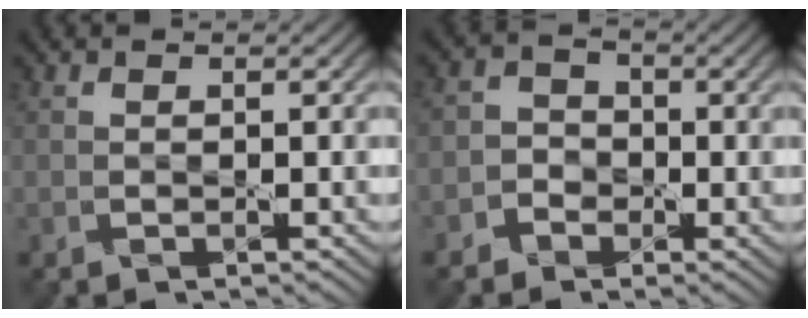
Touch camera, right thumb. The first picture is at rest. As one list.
[{"total": 2.5, "force": [-1.3, 2.1, 0.3], "torque": [0.000, 0.007, -0.041]}]